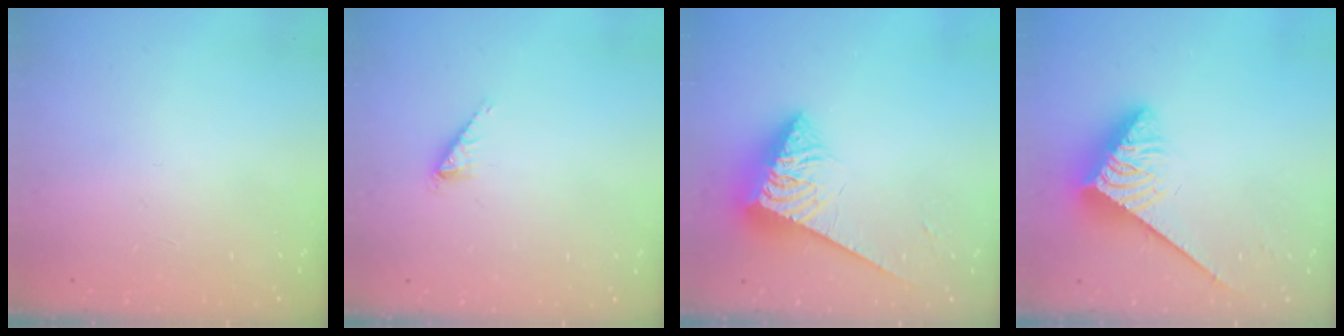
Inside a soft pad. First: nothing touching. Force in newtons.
{"total": 0.8, "press": 0.7, "slide": 0.1}
{"total": 4.9, "press": 4.8, "slide": 0.9}
{"total": 3.8, "press": 3.8, "slide": 0.4}